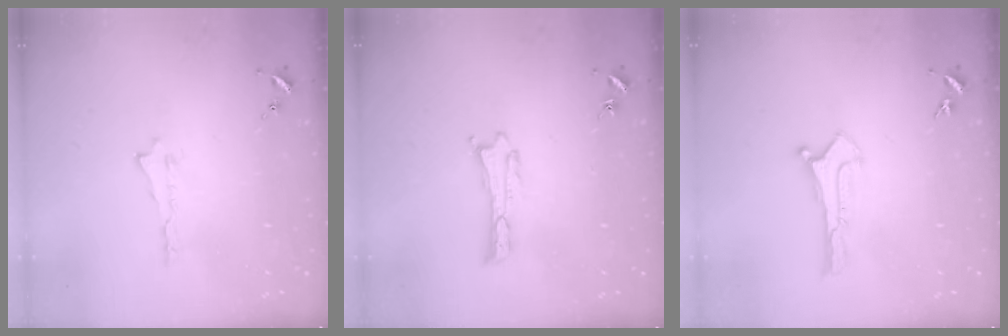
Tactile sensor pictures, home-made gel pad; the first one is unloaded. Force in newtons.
{"total": 0.0}
{"total": 0.0}